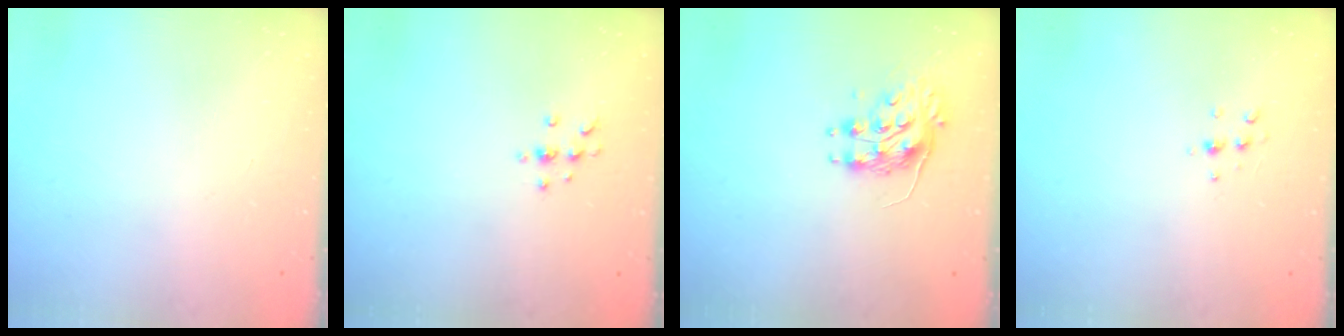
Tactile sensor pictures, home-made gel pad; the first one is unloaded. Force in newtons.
{"total": 4.8, "press": 4.7, "slide": 0.6}
{"total": 8.1, "press": 8.1, "slide": 0.1}
{"total": 4.7, "press": 4.4, "slide": 1.6}